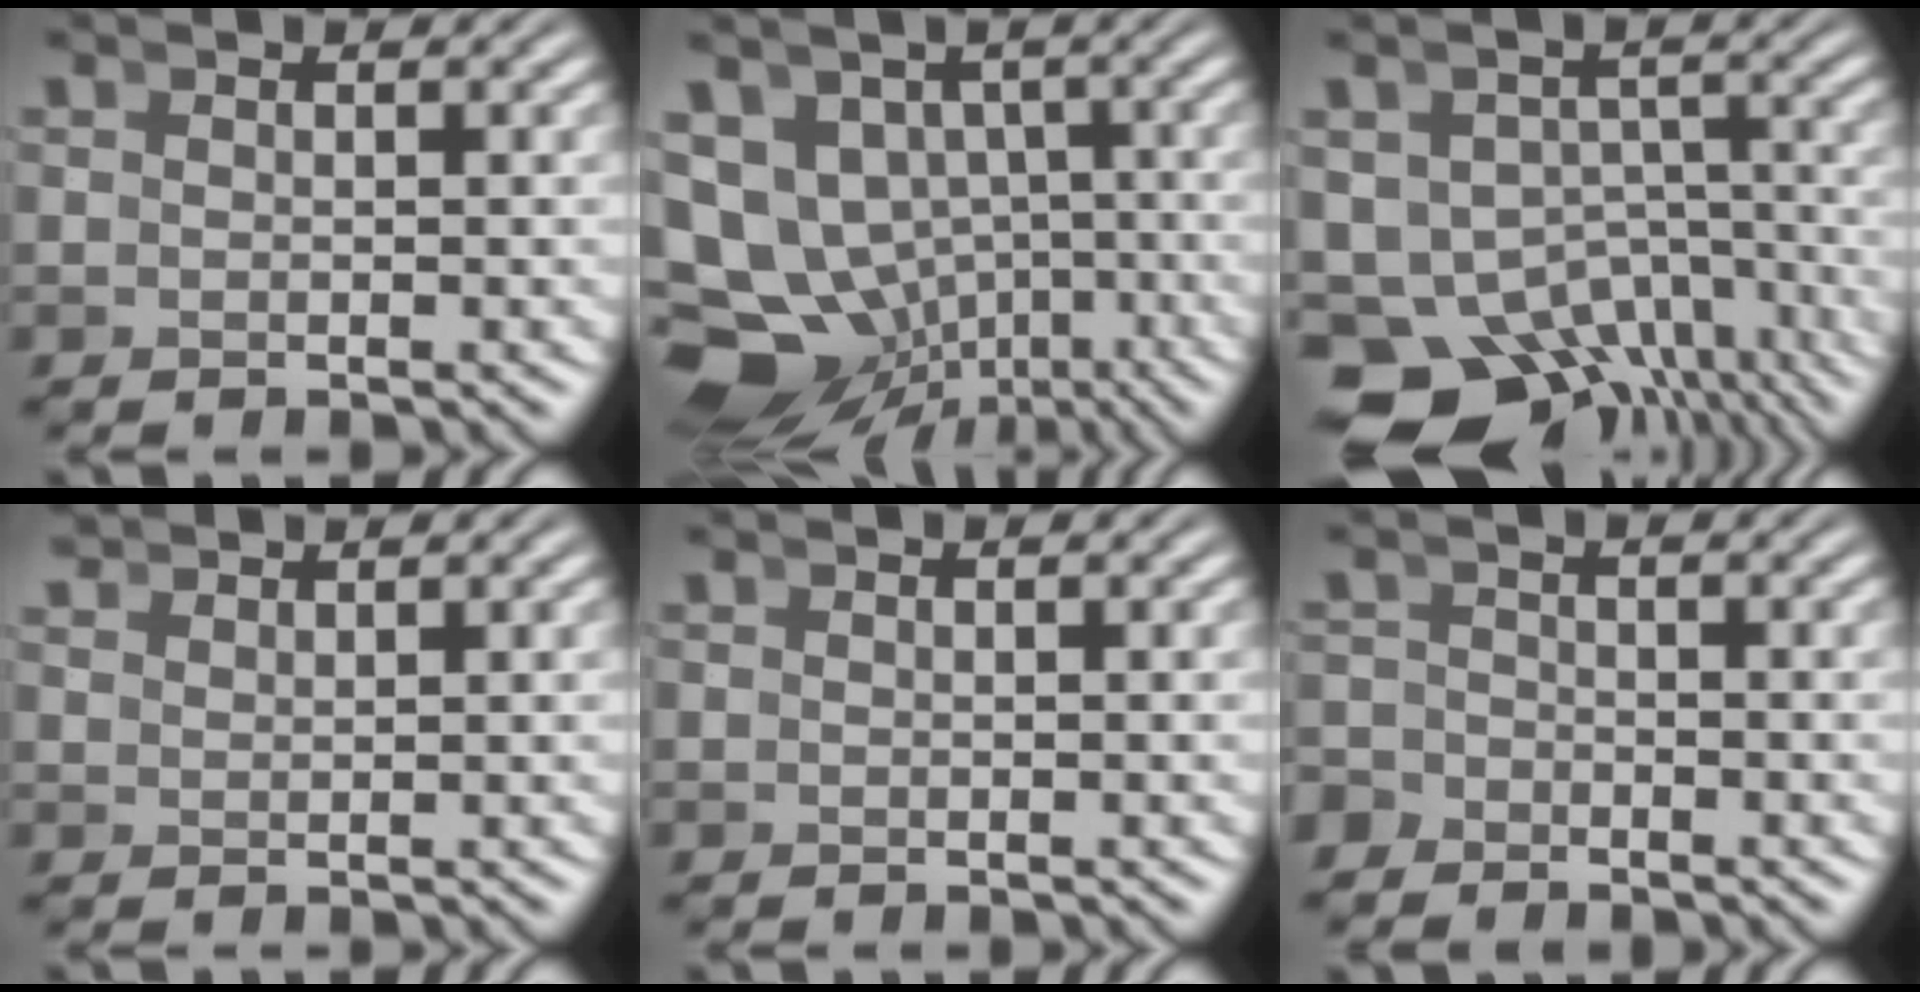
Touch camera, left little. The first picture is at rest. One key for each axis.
{"total": 16.1, "fx": -4.9, "fy": 13.1, "fz": 8.0, "tx": -0.157, "ty": -0.085, "tz": -0.060}
{"total": 16.2, "fx": -8.8, "fy": 11.5, "fz": 7.2, "tx": -0.135, "ty": -0.082, "tz": -0.117}
{"total": 2.2, "fx": 2.0, "fy": -1.0, "fz": -0.2, "tx": 0.018, "ty": 0.004, "tz": 0.043}
{"total": 0.0}
{"total": 2.1, "fx": -2.0, "fy": 0.5, "fz": -0.4, "tx": 0.015, "ty": -0.013, "tz": -0.034}